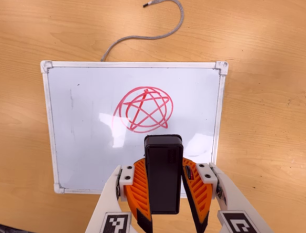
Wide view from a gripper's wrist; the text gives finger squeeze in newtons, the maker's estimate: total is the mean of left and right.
{"total": 8.3, "left": 6.6, "right": 9.9}